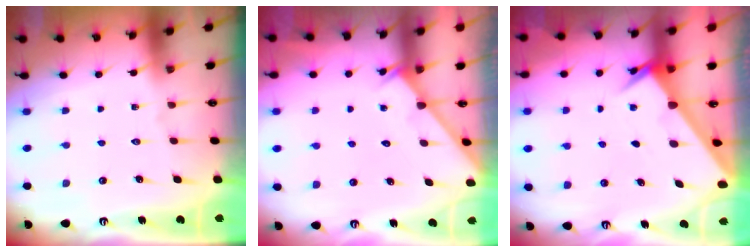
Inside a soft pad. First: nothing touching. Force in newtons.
{"total": 1.2, "press": 1.2, "slide": 0.0}
{"total": 2.4, "press": 2.4, "slide": 0.3}